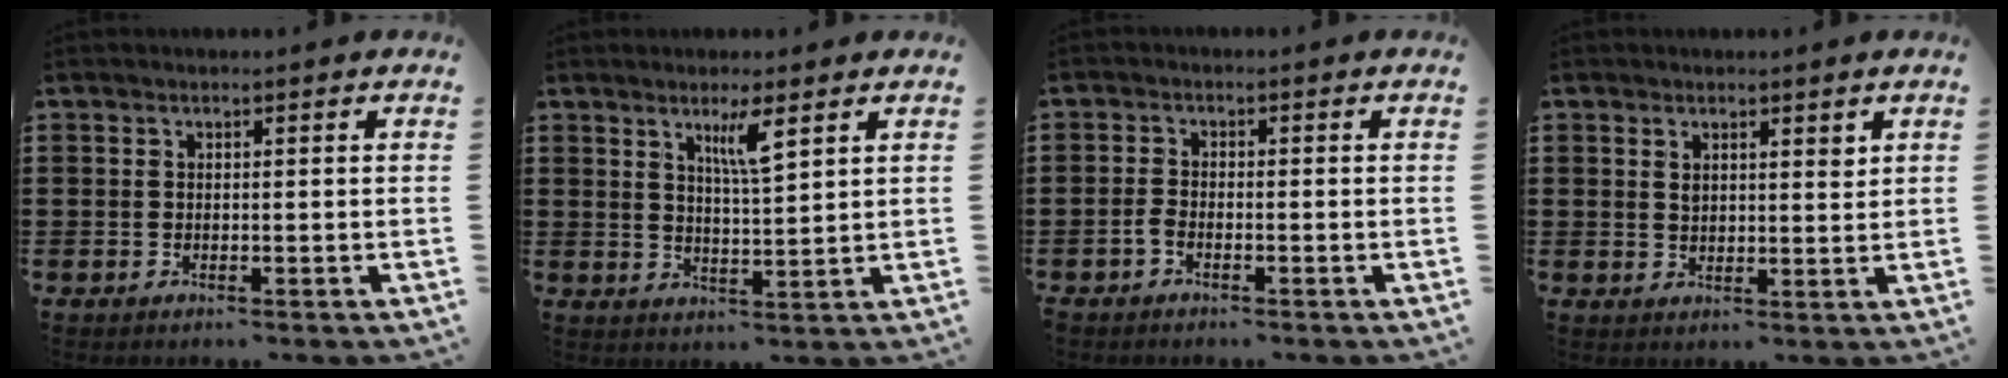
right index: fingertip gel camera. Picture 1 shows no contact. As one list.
[{"total": 4.4, "force": [2.6, 0.5, 3.5], "torque": [-0.068, 0.000, 0.042]}, {"total": 1.6, "force": [-1.0, 0.5, 1.1], "torque": [-0.029, -0.001, -0.023]}, {"total": 2.2, "force": [1.4, 1.0, 1.4], "torque": [-0.021, 0.001, 0.023]}]